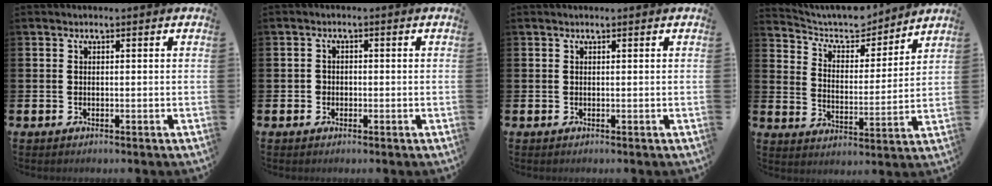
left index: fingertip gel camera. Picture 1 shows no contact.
{"total": 1.3, "force": [-0.4, 1.2, 0.3], "torque": [-0.001, 0.003, -0.012]}
{"total": 0.0}
{"total": 7.9, "force": [7.3, 2.4, 2.0], "torque": [-0.060, -0.059, 0.124]}